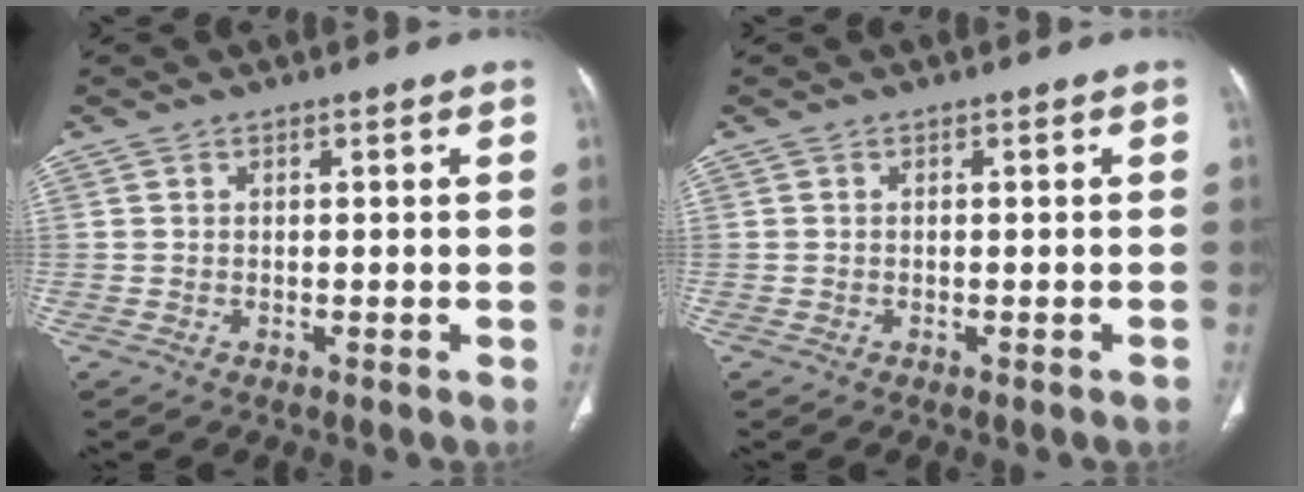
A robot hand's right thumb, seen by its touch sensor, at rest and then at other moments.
{"total": 0.6, "force": [-0.5, 0.1, 0.3], "torque": [-0.008, 0.004, -0.005]}